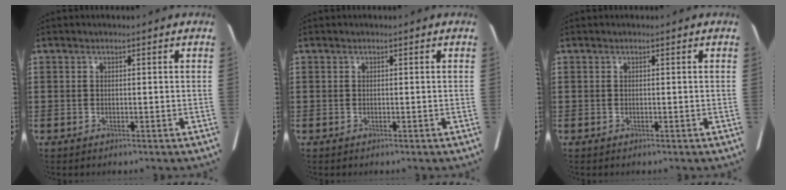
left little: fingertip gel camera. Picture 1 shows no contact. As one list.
[{"total": 0.0}, {"total": 0.0}]